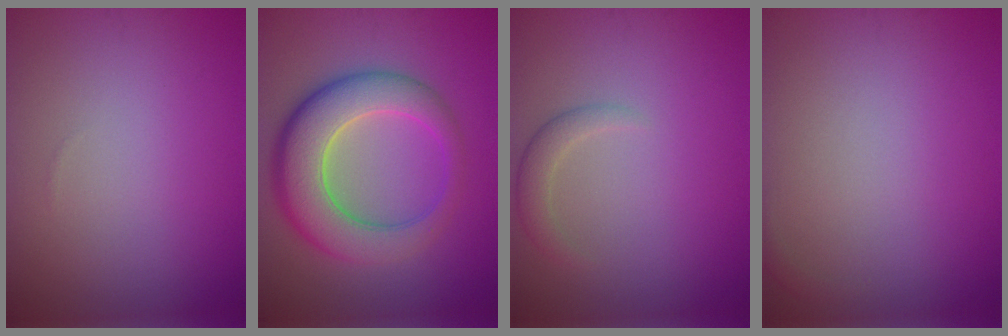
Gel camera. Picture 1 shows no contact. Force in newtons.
{"total": 8.4, "press": 8.4, "slide": 0.3}
{"total": 1.7, "press": 1.7, "slide": 0.2}
{"total": 0.6, "press": 0.6, "slide": 0.1}